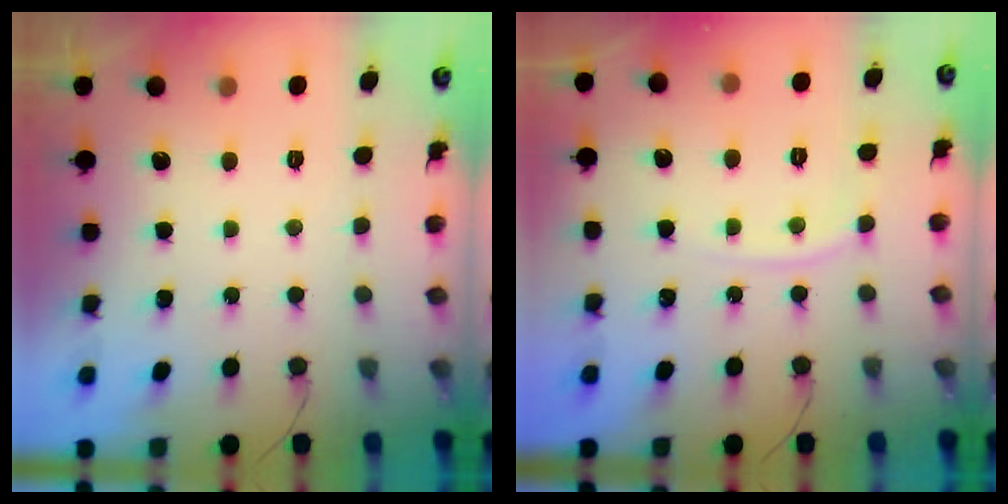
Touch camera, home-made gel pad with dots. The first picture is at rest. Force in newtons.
{"total": 5.0, "press": 5.0, "slide": 0.3}